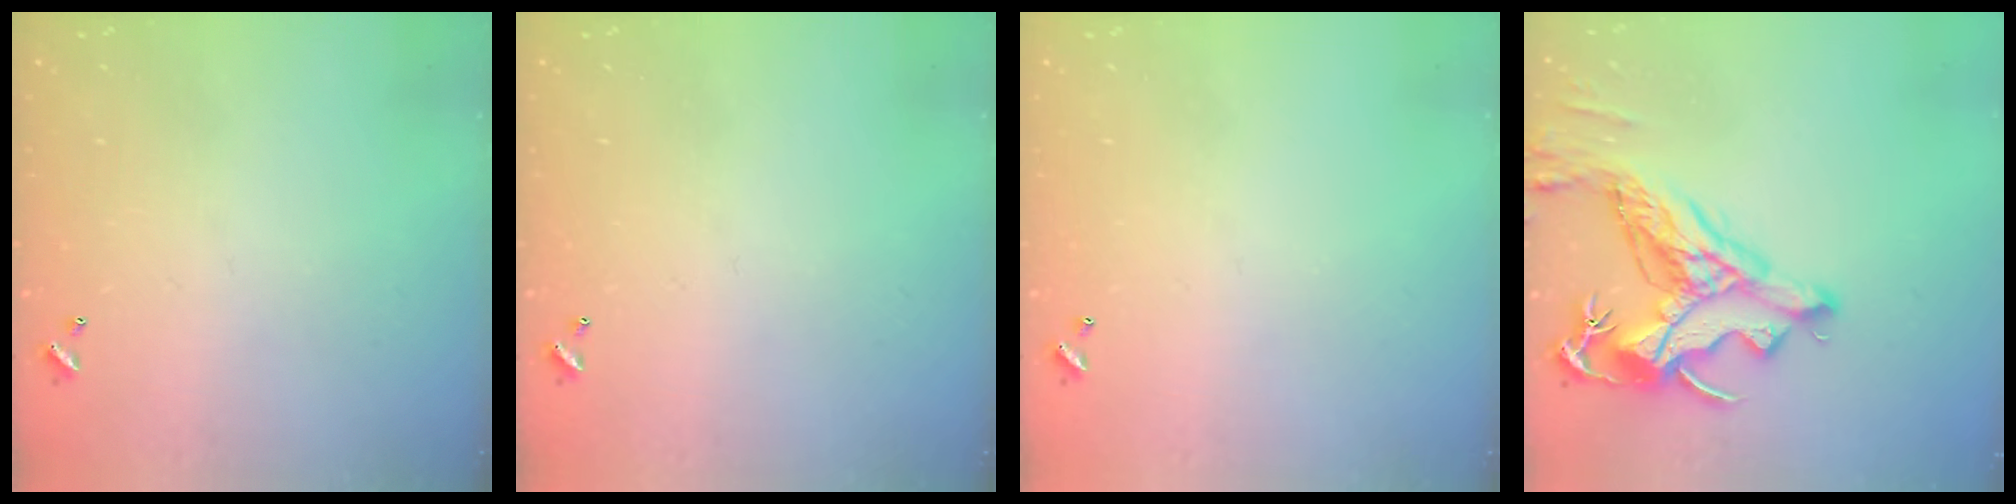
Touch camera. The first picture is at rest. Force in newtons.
{"total": 0.0}
{"total": 0.0}
{"total": 11.2, "press": 11.0, "slide": 2.4}